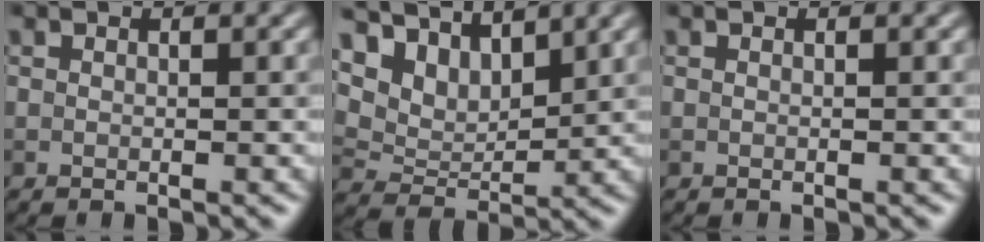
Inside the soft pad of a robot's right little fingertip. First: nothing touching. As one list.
[{"total": 5.7, "force": [4.3, 2.9, 2.3], "torque": [-0.061, -0.006, 0.075]}, {"total": 0.0}]